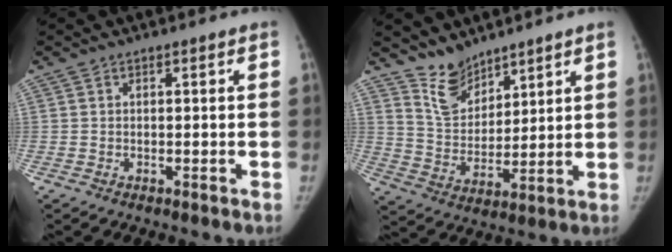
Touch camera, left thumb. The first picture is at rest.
{"total": 7.8, "force": [6.7, 3.6, 1.8], "torque": [-0.006, -0.059, 0.143]}